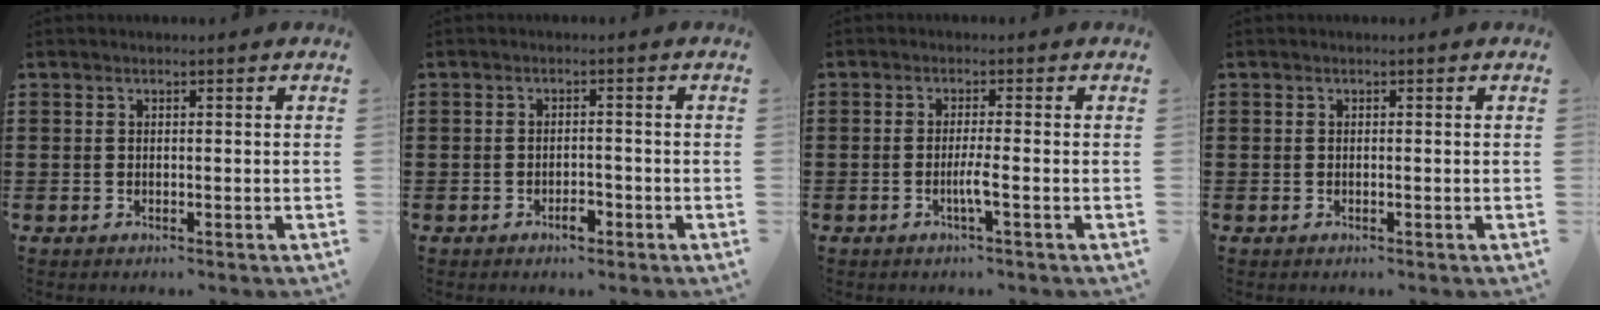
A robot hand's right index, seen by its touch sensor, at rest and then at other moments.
{"total": 2.4, "force": [-1.5, 0.9, 1.7], "torque": [-0.032, 0.002, -0.028]}
{"total": 2.9, "force": [-1.0, -0.2, 2.7], "torque": [-0.053, -0.009, -0.023]}
{"total": 0.0}